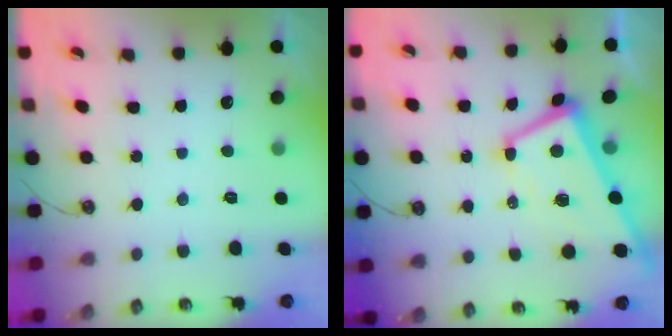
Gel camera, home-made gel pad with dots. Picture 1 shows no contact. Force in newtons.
{"total": 6.3, "press": 6.2, "slide": 1.2}